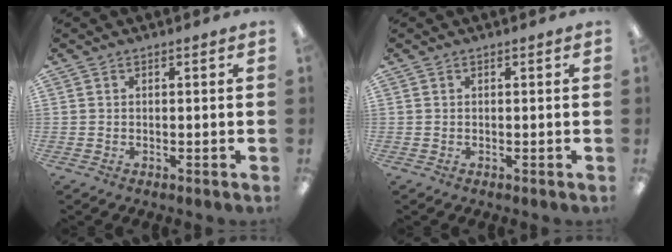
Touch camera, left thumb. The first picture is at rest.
{"total": 0.0}